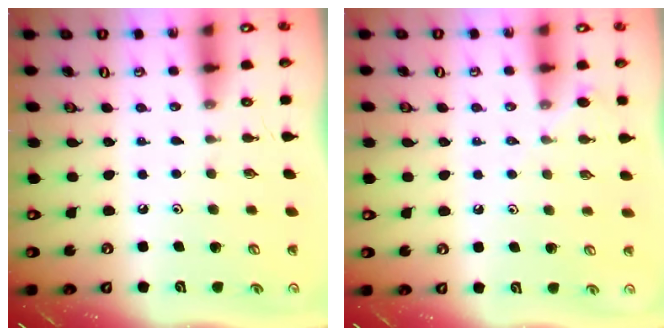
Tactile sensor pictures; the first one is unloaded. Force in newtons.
{"total": 3.6, "press": 3.6, "slide": 0.7}